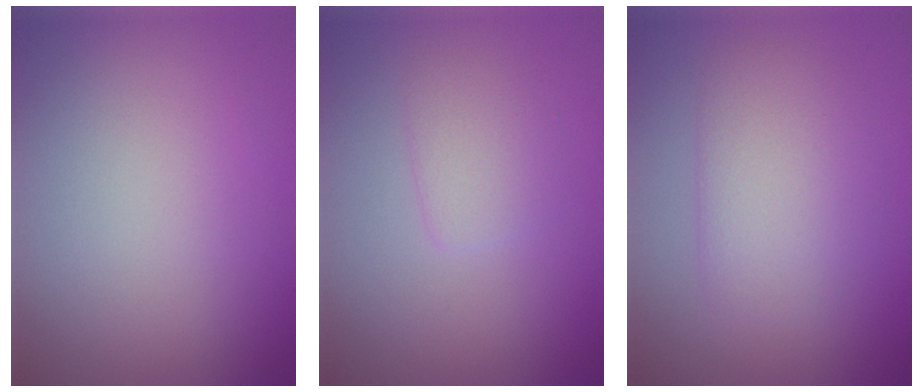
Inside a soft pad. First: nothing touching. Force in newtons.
{"total": 1.7, "press": 1.7, "slide": 0.1}
{"total": 3.5, "press": 3.5, "slide": 0.3}